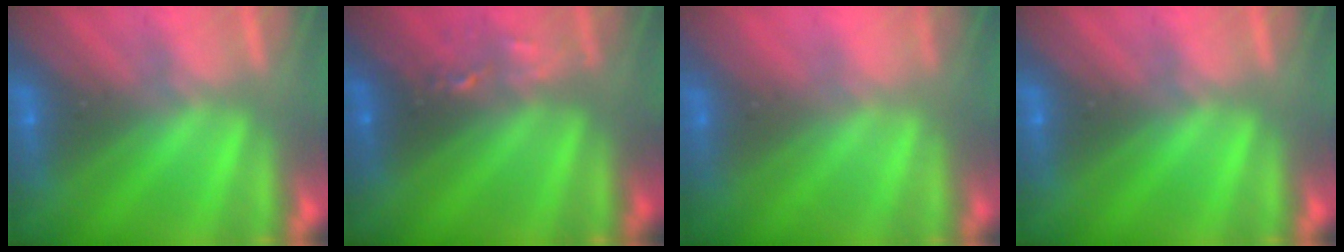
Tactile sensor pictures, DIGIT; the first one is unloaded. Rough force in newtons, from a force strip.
{"total": 2.4}
{"total": 2.4}
{"total": 0.0}